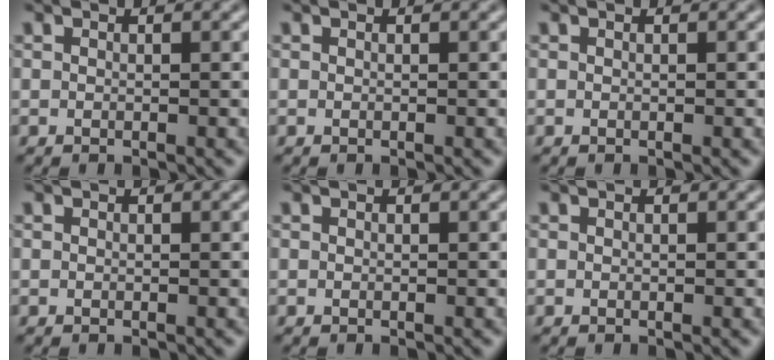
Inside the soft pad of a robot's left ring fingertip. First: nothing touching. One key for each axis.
{"total": 0.0}
{"total": 0.0}
{"total": 0.0}
{"total": 0.0}
{"total": 0.0}